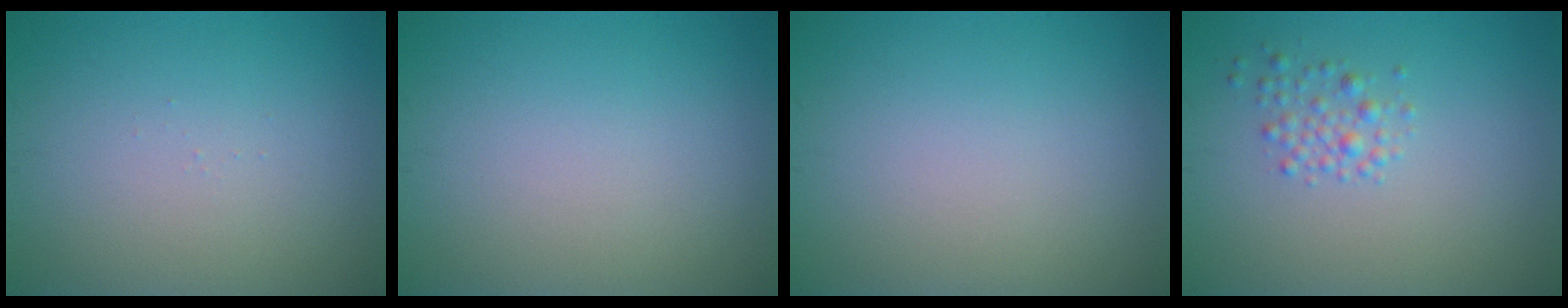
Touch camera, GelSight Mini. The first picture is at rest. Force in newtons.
{"total": 0.0}
{"total": 0.0}
{"total": 1.7, "press": 1.7, "slide": 0.1}